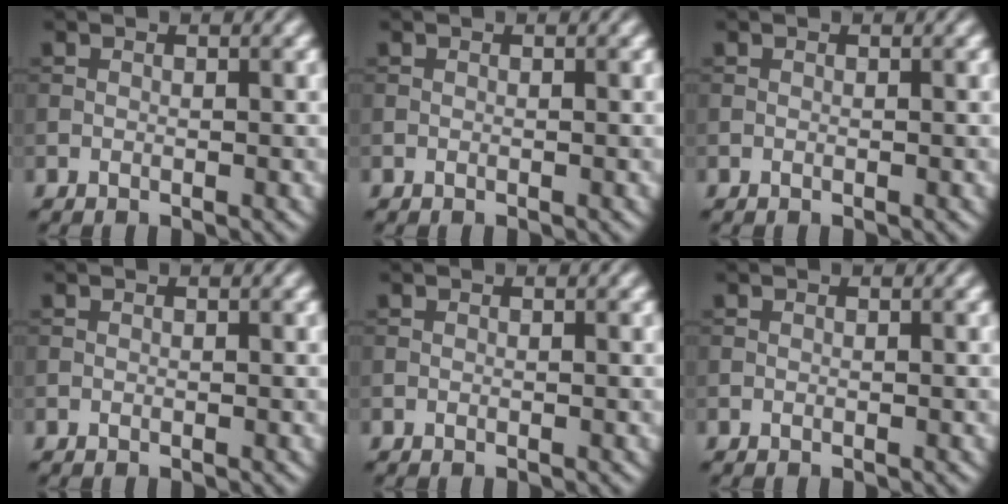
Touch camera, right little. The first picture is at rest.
{"total": 0.0}
{"total": 0.0}
{"total": 0.0}
{"total": 0.0}
{"total": 0.0}